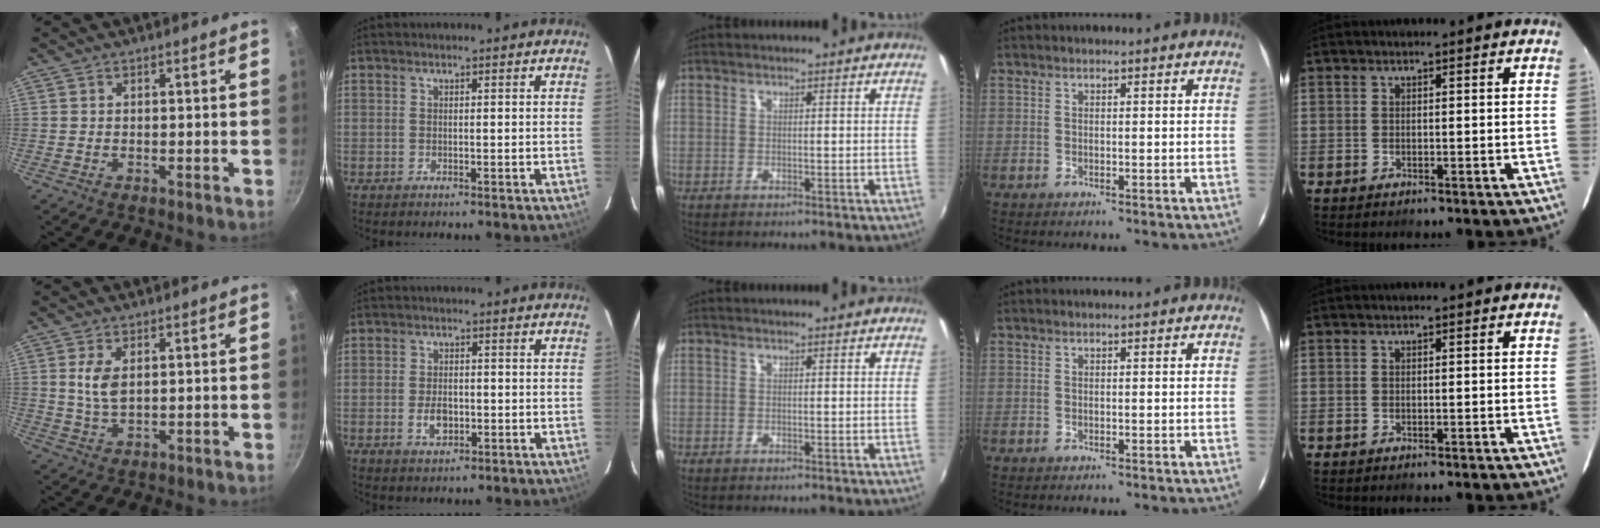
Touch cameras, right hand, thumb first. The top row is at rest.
{"thumb": {"total": 5.1, "force": [1.1, 2.8, 4.2], "torque": [-0.082, -0.007, 0.025]}, "index": {"total": 4.3, "force": [-1.2, 2.6, 3.2], "torque": [-0.062, -0.001, -0.018]}}